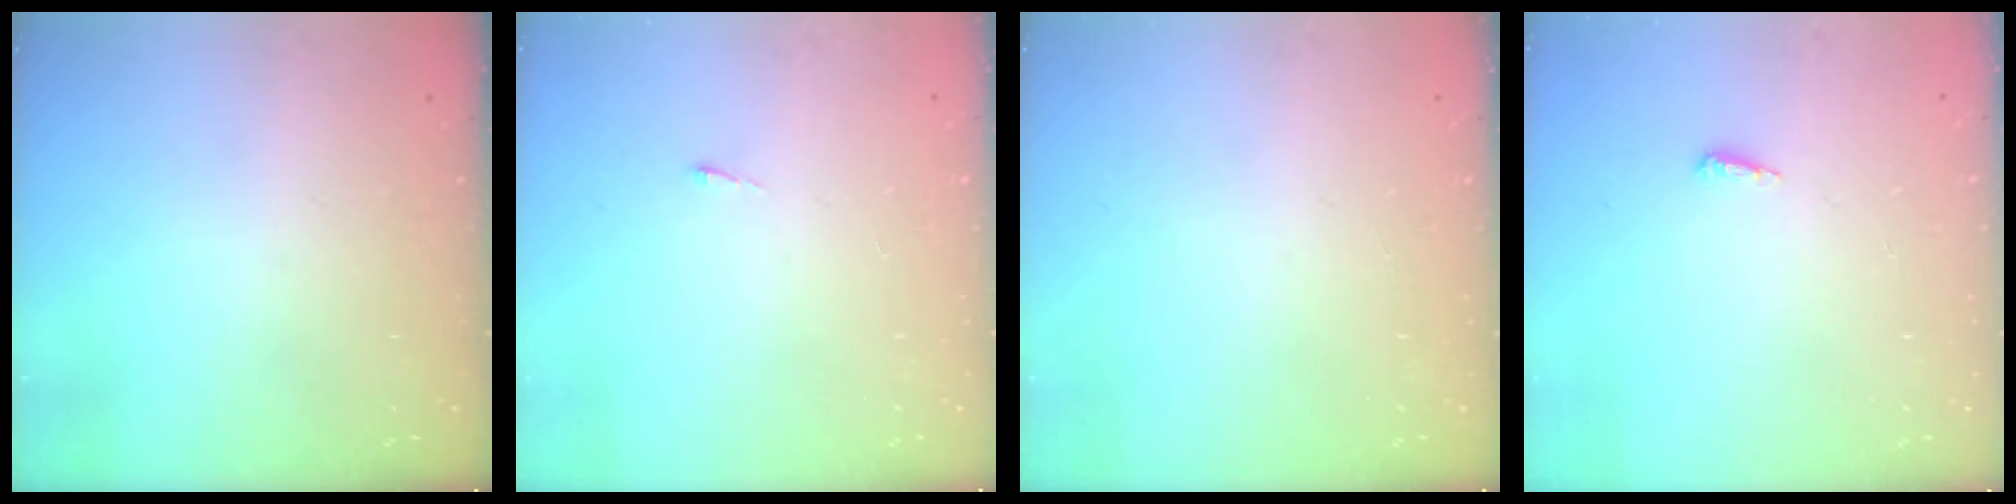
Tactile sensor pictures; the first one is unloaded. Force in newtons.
{"total": 2.7, "press": 2.7, "slide": 0.4}
{"total": 0.0}
{"total": 4.1, "press": 4.0, "slide": 0.8}